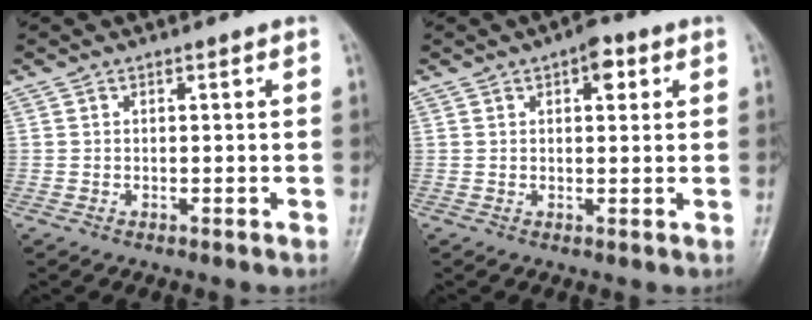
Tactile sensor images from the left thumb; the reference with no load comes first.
{"total": 4.2, "force": [1.8, 2.1, 3.2], "torque": [-0.027, 0.001, 0.016]}